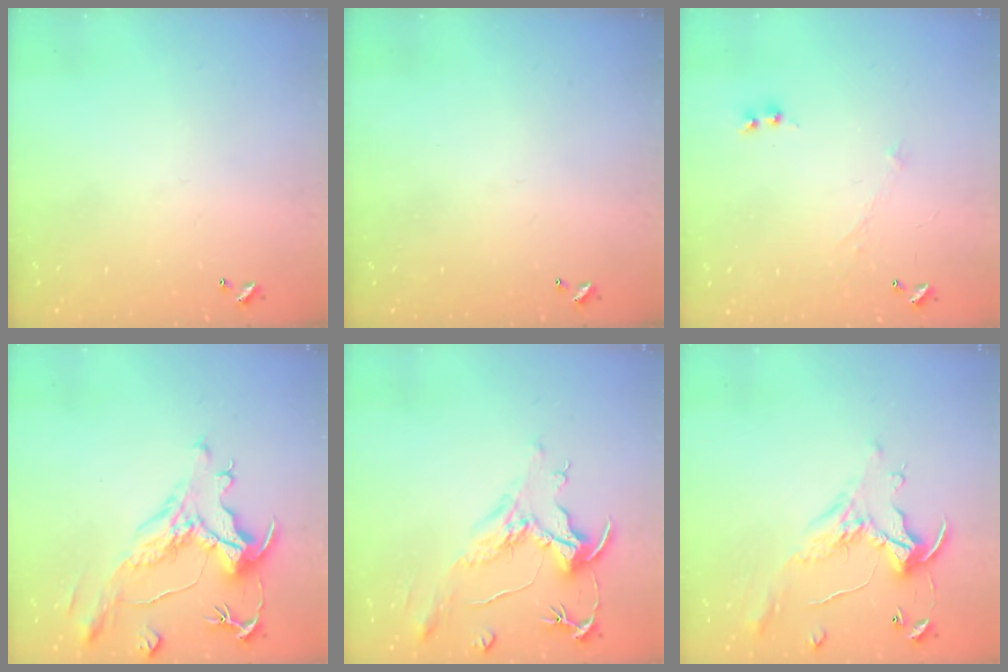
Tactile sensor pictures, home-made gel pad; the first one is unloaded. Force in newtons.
{"total": 0.0}
{"total": 0.0}
{"total": 1.9, "press": 0.9, "slide": 1.7}
{"total": 2.1, "press": 1.6, "slide": 1.3}
{"total": 1.1, "press": 0.8, "slide": 0.9}